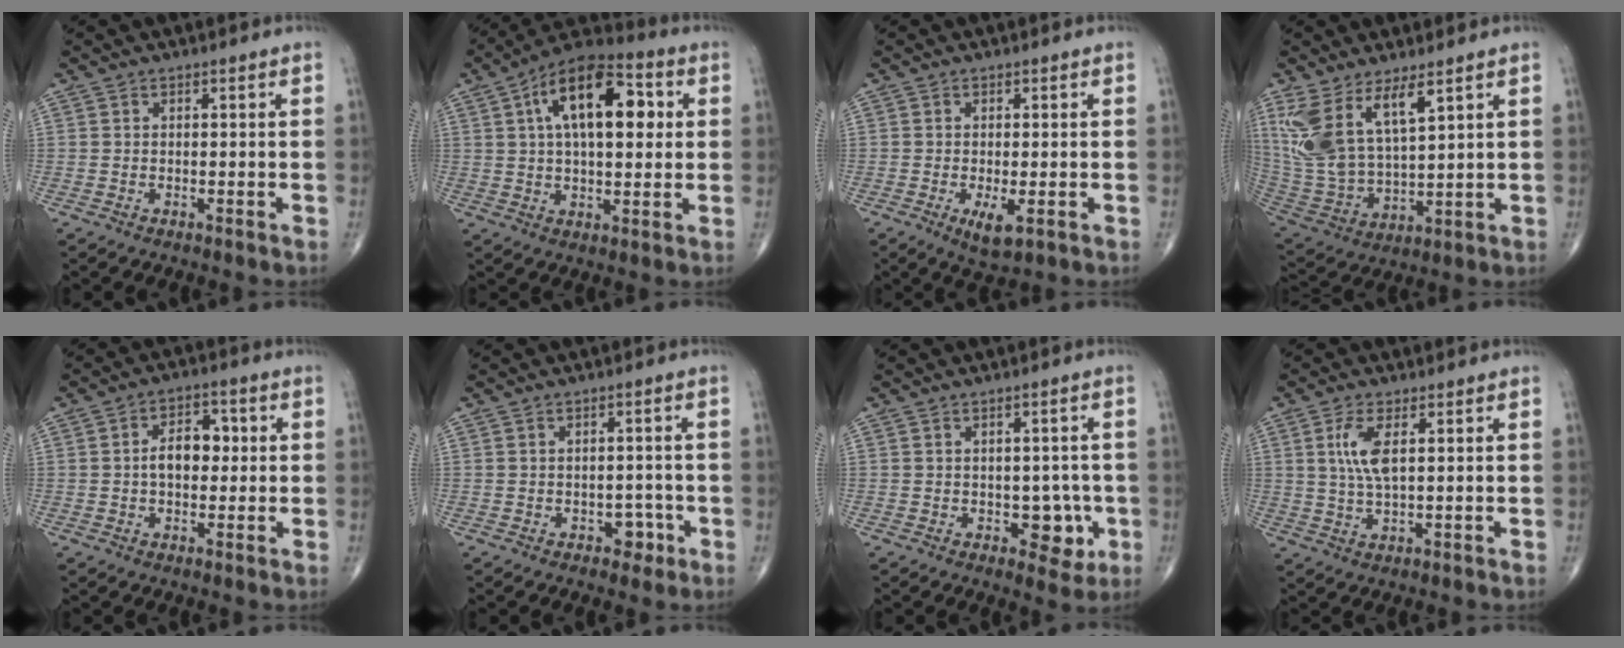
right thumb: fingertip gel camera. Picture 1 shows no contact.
{"total": 17.8, "force": [4.5, 8.7, 14.8], "torque": [-0.215, 0.020, 0.064]}
{"total": 4.2, "force": [-1.4, 1.4, 3.7], "torque": [-0.067, -0.011, -0.020]}
{"total": 14.0, "force": [7.6, 5.4, 10.5], "torque": [-0.217, -0.034, 0.170]}
{"total": 6.8, "force": [0.3, 4.4, 5.1], "torque": [-0.063, 0.015, -0.003]}
{"total": 3.2, "force": [-1.4, 2.2, 1.8], "torque": [-0.003, 0.011, -0.018]}
{"total": 5.7, "force": [-1.4, 3.7, 4.2], "torque": [-0.014, 0.002, -0.015]}
{"total": 5.8, "force": [1.6, 1.9, 5.2], "torque": [-0.118, -0.006, 0.036]}